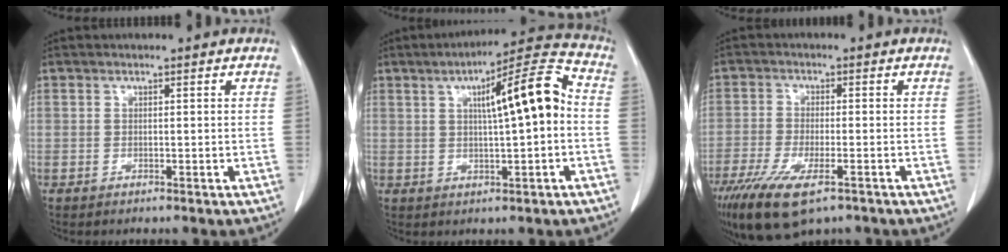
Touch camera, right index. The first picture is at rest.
{"total": 11.3, "force": [1.3, 1.2, 11.2], "torque": [-0.164, 0.028, 0.017]}
{"total": 11.3, "force": [-7.2, 3.3, 8.1], "torque": [-0.143, -0.025, -0.116]}